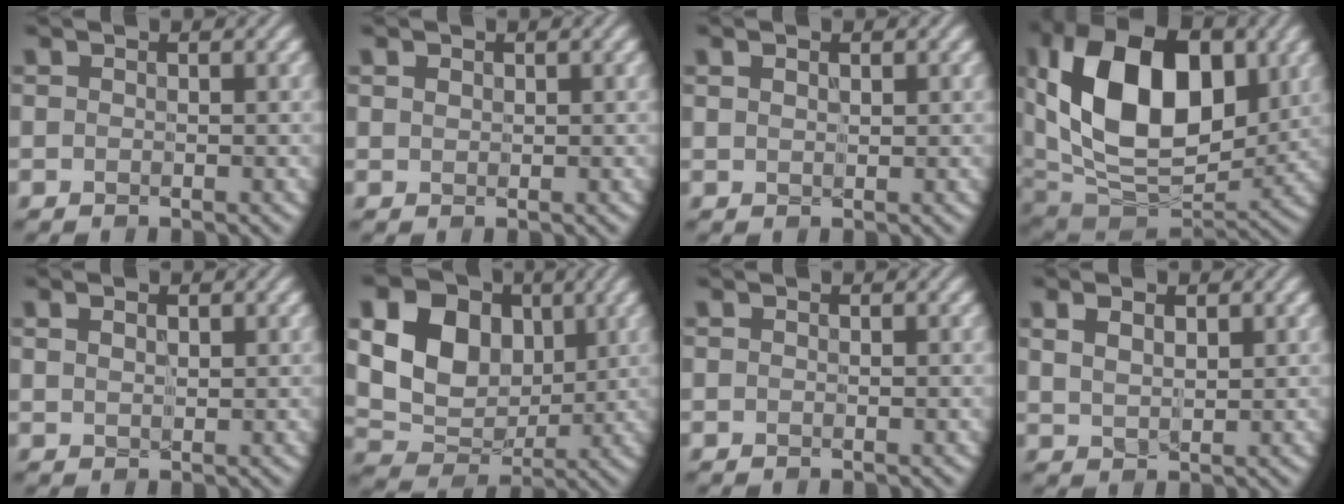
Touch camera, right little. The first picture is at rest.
{"total": 0.8, "force": [0.3, 0.6, 0.3], "torque": [-0.011, -0.002, 0.013]}
{"total": 0.9, "force": [0.4, 0.5, 0.7], "torque": [-0.011, 0.001, 0.009]}
{"total": 14.8, "force": [2.5, 9.6, 11.0], "torque": [-0.184, 0.003, 0.041]}
{"total": 1.2, "force": [0.5, 0.7, 0.9], "torque": [-0.018, 0.001, 0.012]}
{"total": 10.7, "force": [2.2, 7.9, 6.8], "torque": [-0.139, 0.008, 0.028]}
{"total": 0.0}
{"total": 2.3, "force": [0.8, 1.3, 1.8], "torque": [-0.040, -0.004, 0.019]}